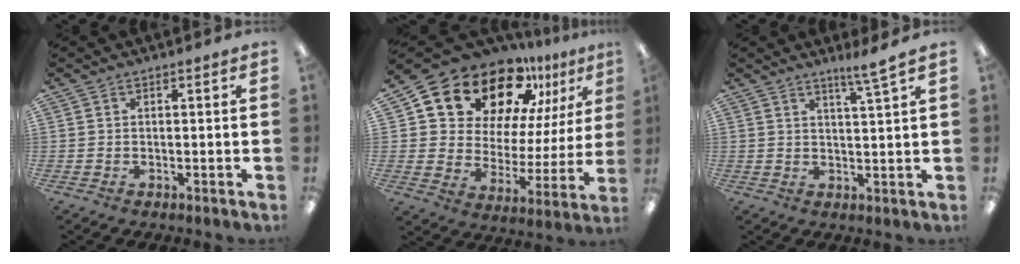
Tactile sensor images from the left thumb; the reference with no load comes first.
{"total": 19.2, "force": [14.6, 9.7, 7.8], "torque": [-0.144, -0.107, 0.261]}
{"total": 4.4, "force": [3.5, -0.4, 2.5], "torque": [-0.051, -0.017, 0.059]}